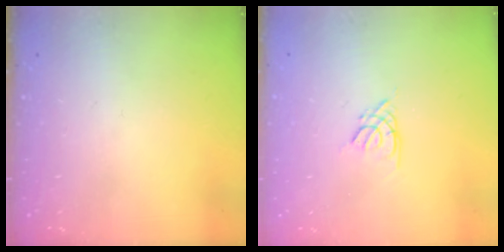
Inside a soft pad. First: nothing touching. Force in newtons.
{"total": 2.6, "press": 2.6, "slide": 0.3}